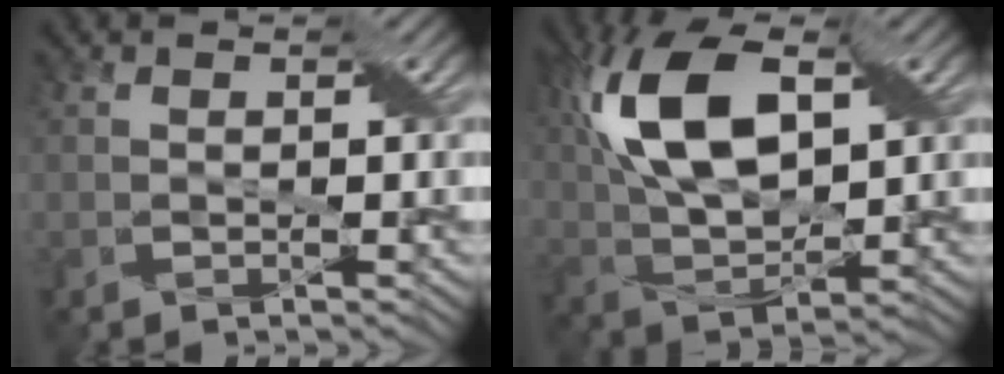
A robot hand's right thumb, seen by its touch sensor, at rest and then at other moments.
{"total": 13.8, "force": [4.6, 7.0, 11.0], "torque": [-0.240, 0.015, 0.085]}